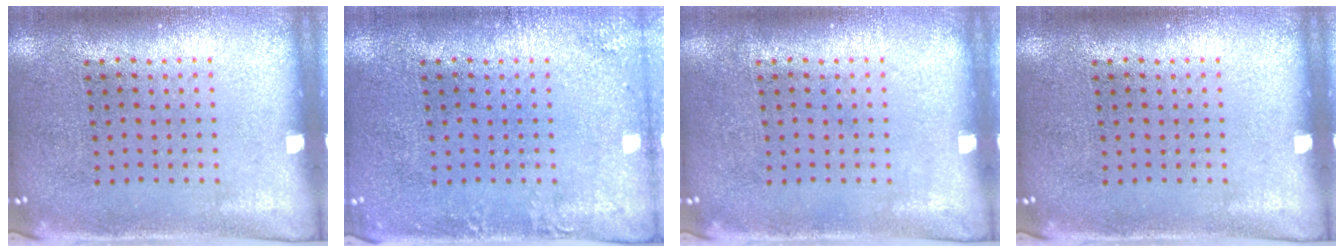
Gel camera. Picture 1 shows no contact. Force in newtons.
{"total": 1.5, "press": 1.5, "slide": 0.1}
{"total": 0.0}
{"total": 0.0}